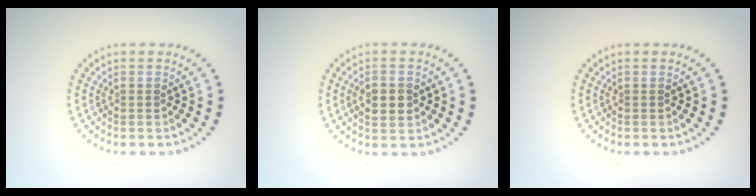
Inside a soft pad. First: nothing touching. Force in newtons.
{"total": 2.5, "press": 2.5, "slide": 0.2}
{"total": 0.0}